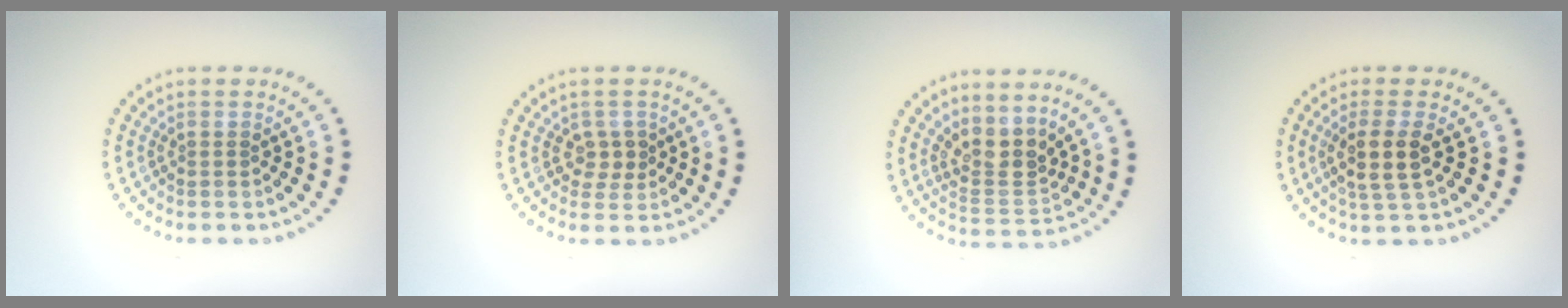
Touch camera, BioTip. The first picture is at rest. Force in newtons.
{"total": 1.7, "press": 1.5, "slide": 0.8}
{"total": 3.2, "press": 2.5, "slide": 2.1}
{"total": 2.9, "press": 2.5, "slide": 1.5}